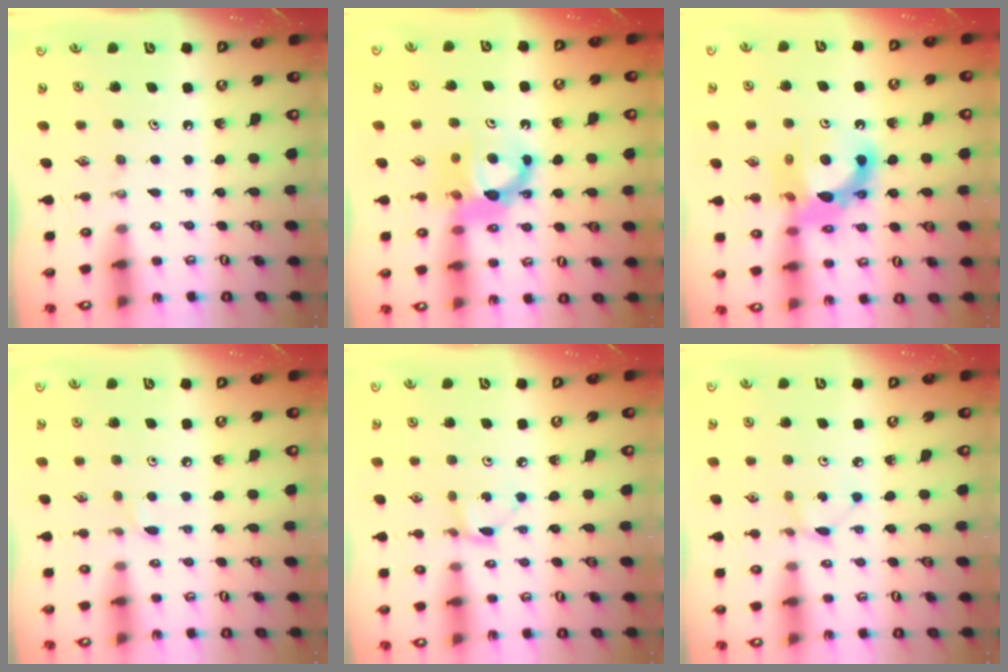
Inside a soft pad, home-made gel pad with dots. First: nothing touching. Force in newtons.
{"total": 10.0, "press": 9.8, "slide": 1.5}
{"total": 14.1, "press": 14.1, "slide": 1.1}
{"total": 2.4, "press": 2.4, "slide": 0.4}
{"total": 2.9, "press": 2.9, "slide": 0.2}
{"total": 1.3, "press": 1.3, "slide": 0.1}